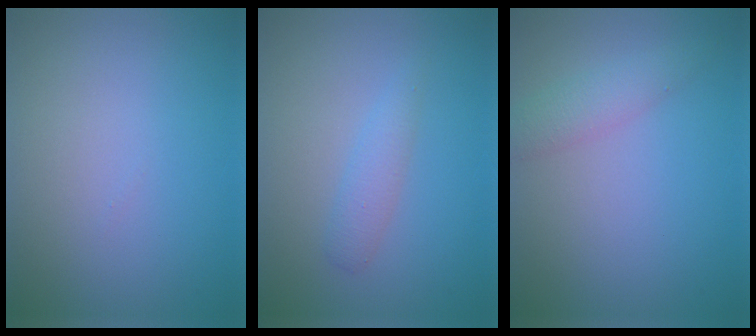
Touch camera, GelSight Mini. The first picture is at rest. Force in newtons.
{"total": 1.7, "press": 1.7, "slide": 0.0}
{"total": 2.2, "press": 2.2, "slide": 0.1}